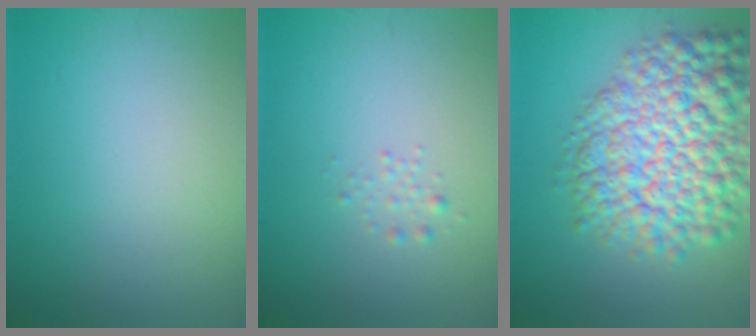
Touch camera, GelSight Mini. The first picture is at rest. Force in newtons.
{"total": 0.8, "press": 0.8, "slide": 0.0}
{"total": 10.4, "press": 10.4, "slide": 0.4}